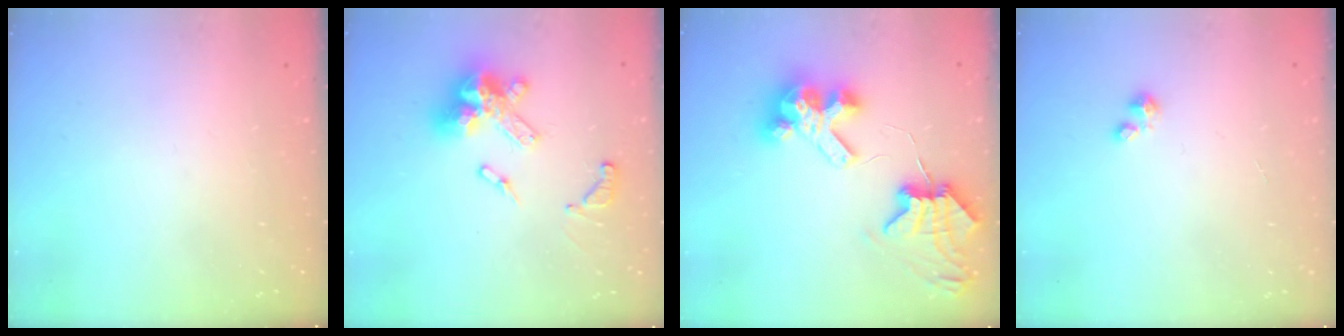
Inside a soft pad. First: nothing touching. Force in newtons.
{"total": 15.1, "press": 14.9, "slide": 2.4}
{"total": 8.3, "press": 8.3, "slide": 1.0}
{"total": 1.4, "press": 1.4, "slide": 0.2}